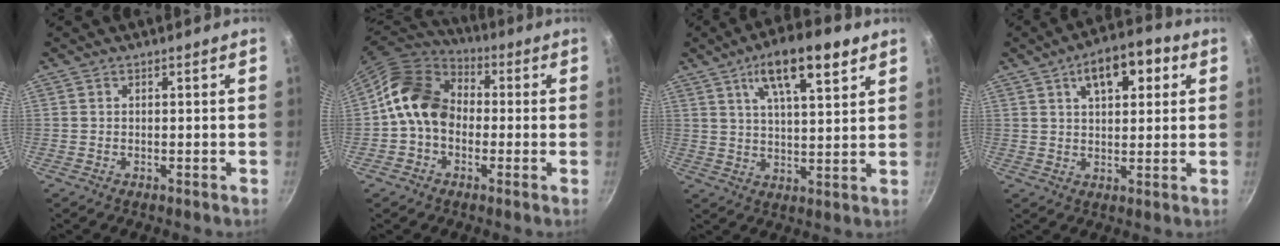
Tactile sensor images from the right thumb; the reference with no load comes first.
{"total": 13.5, "force": [-0.3, 10.6, 8.4], "torque": [-0.111, 0.029, -0.029]}
{"total": 13.5, "force": [7.1, 4.5, 10.5], "torque": [-0.151, -0.017, 0.114]}
{"total": 11.0, "force": [4.3, 5.6, 8.5], "torque": [-0.100, 0.004, 0.059]}